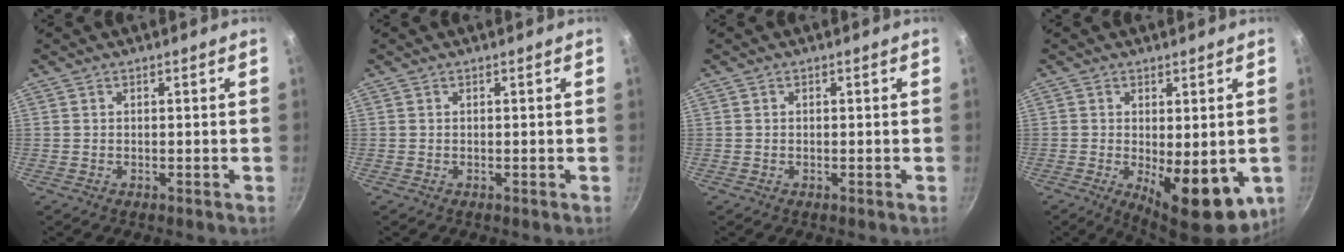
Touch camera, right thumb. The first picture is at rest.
{"total": 0.0}
{"total": 0.0}
{"total": 13.0, "force": [-2.7, 5.3, 11.5], "torque": [-0.134, -0.012, -0.021]}